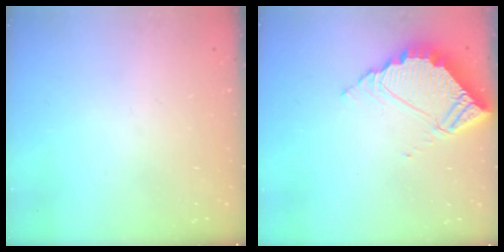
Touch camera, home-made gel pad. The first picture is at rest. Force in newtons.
{"total": 7.4, "press": 7.4, "slide": 0.2}